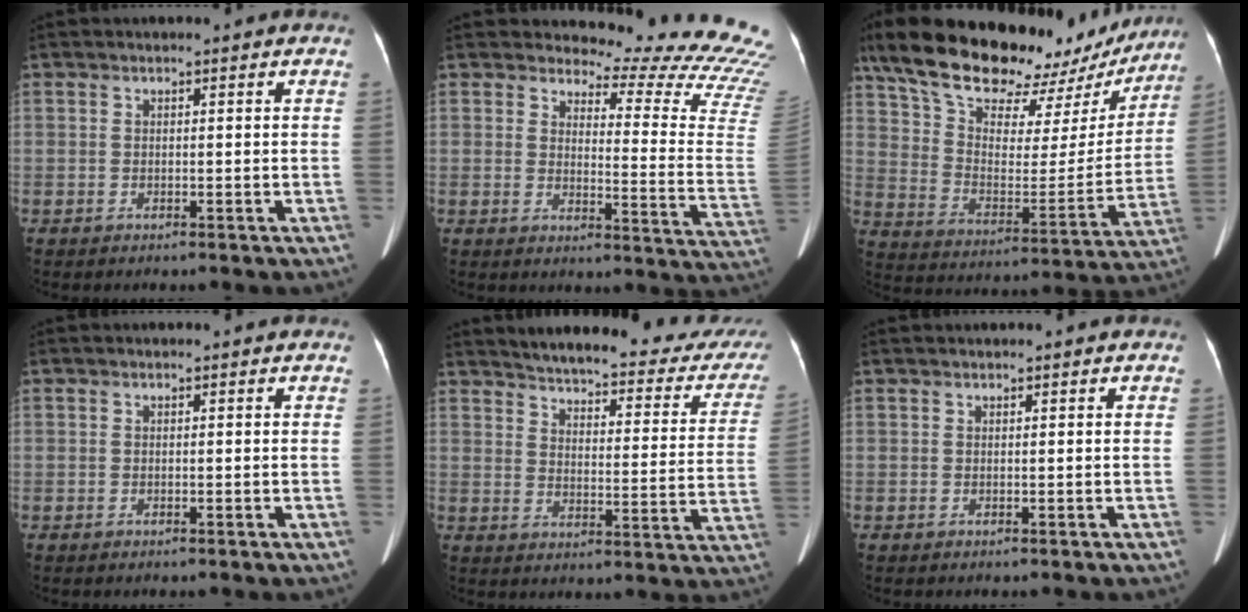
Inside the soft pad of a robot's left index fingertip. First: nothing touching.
{"total": 17.2, "force": [17.1, -0.8, 1.7], "torque": [-0.005, -0.185, 0.169]}
{"total": 29.0, "force": [23.2, 10.8, 13.6], "torque": [-0.233, 0.015, 0.332]}
{"total": 0.5, "force": [0.5, 0.1, 0.2], "torque": [-0.007, -0.003, 0.003]}
{"total": 27.3, "force": [25.0, 4.7, 9.9], "torque": [-0.134, -0.087, 0.287]}
{"total": 1.7, "force": [1.5, -0.1, 0.7], "torque": [-0.012, 0.016, 0.021]}